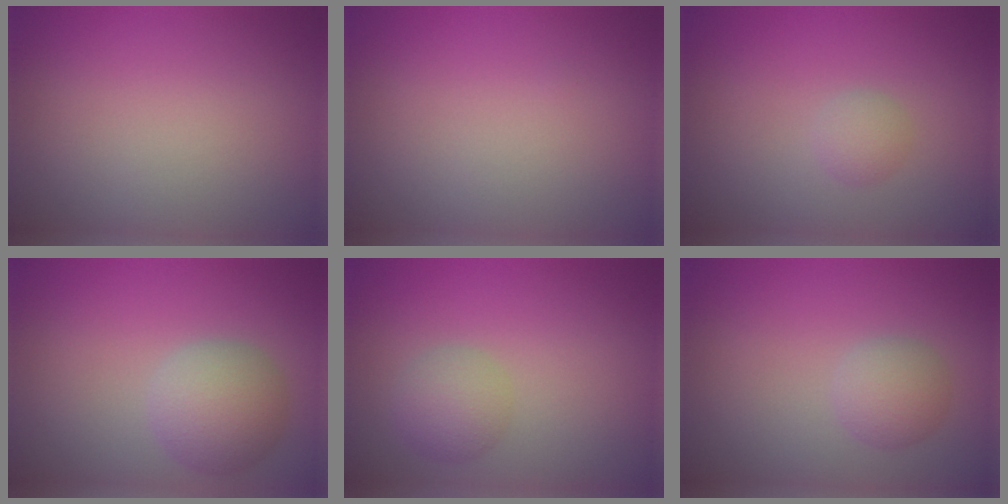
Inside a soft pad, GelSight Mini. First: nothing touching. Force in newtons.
{"total": 0.0}
{"total": 1.3, "press": 1.3, "slide": 0.1}
{"total": 4.4, "press": 4.4, "slide": 0.2}
{"total": 2.6, "press": 2.6, "slide": 0.1}
{"total": 2.3, "press": 2.3, "slide": 0.0}